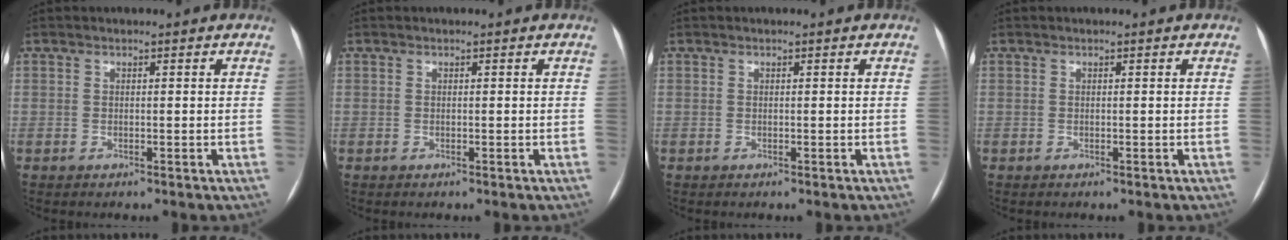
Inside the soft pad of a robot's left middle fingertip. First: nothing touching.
{"total": 0.0}
{"total": 0.0}
{"total": 0.0}